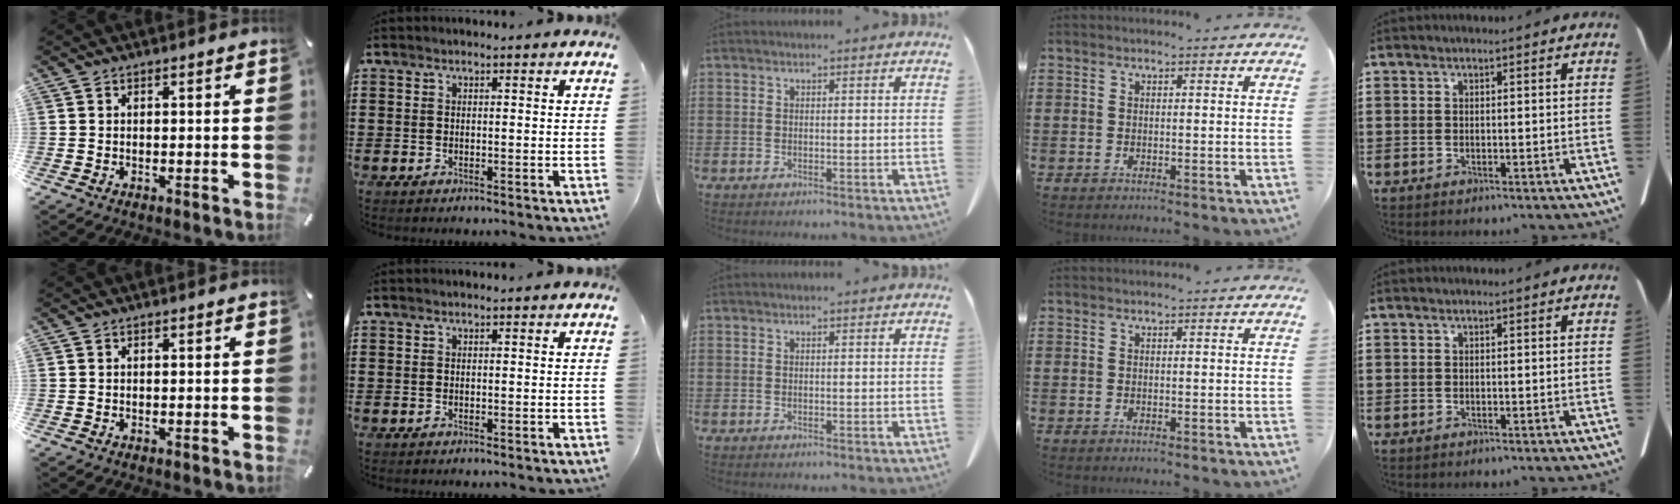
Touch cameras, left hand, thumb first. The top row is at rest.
{}